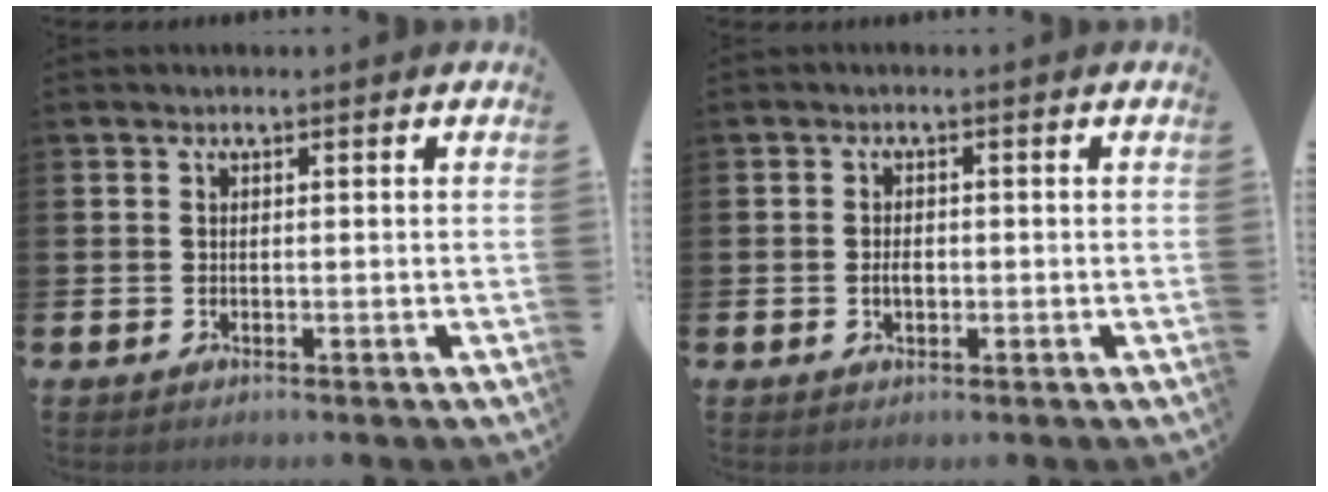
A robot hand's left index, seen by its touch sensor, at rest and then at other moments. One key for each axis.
{"total": 1.8, "fx": -0.3, "fy": 1.1, "fz": 1.4, "tx": -0.018, "ty": 0.001, "tz": -0.008}